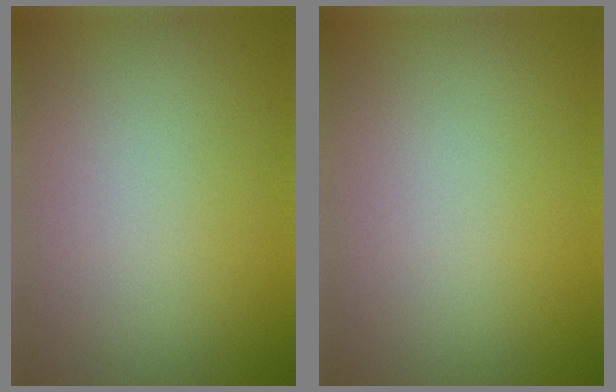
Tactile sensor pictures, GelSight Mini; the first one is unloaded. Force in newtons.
{"total": 0.0}